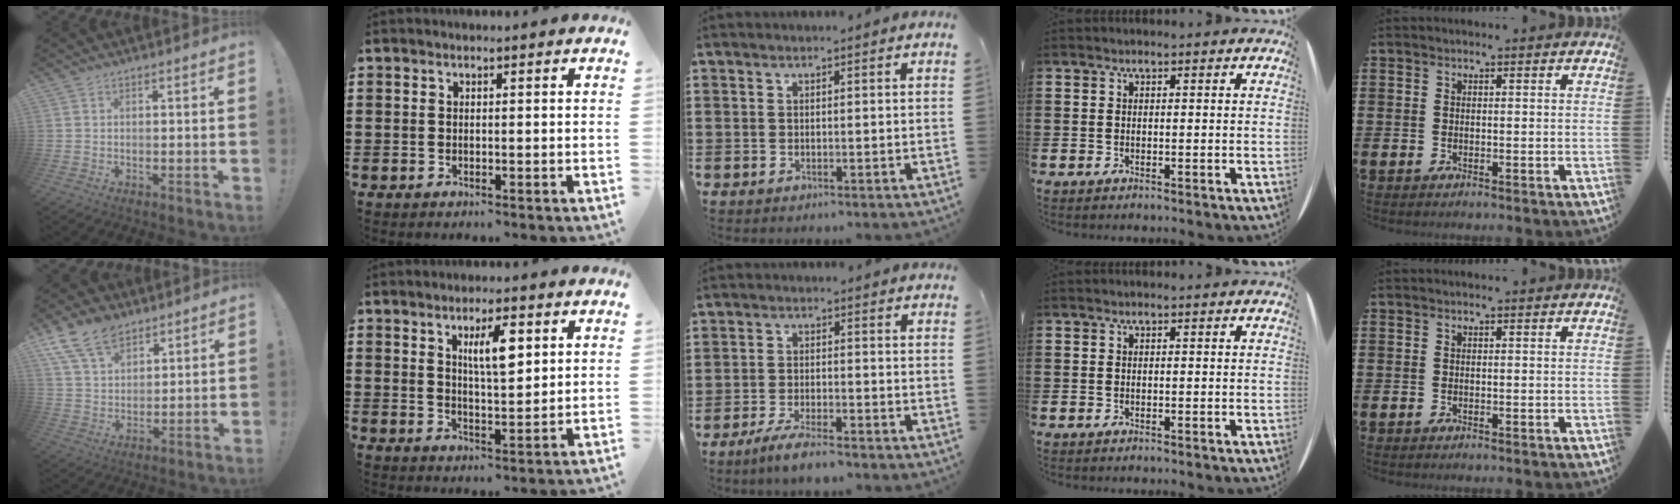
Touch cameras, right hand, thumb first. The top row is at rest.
{"thumb": {"total": 12.8, "force": [8.8, 7.6, 5.4], "torque": [-0.104, -0.044, 0.170]}, "index": {"total": 5.9, "force": [2.4, 1.7, 5.1], "torque": [-0.091, 0.003, 0.035]}, "middle": {"total": 4.0, "force": [-3.4, 0.1, 2.1], "torque": [-0.049, -0.006, -0.067]}}